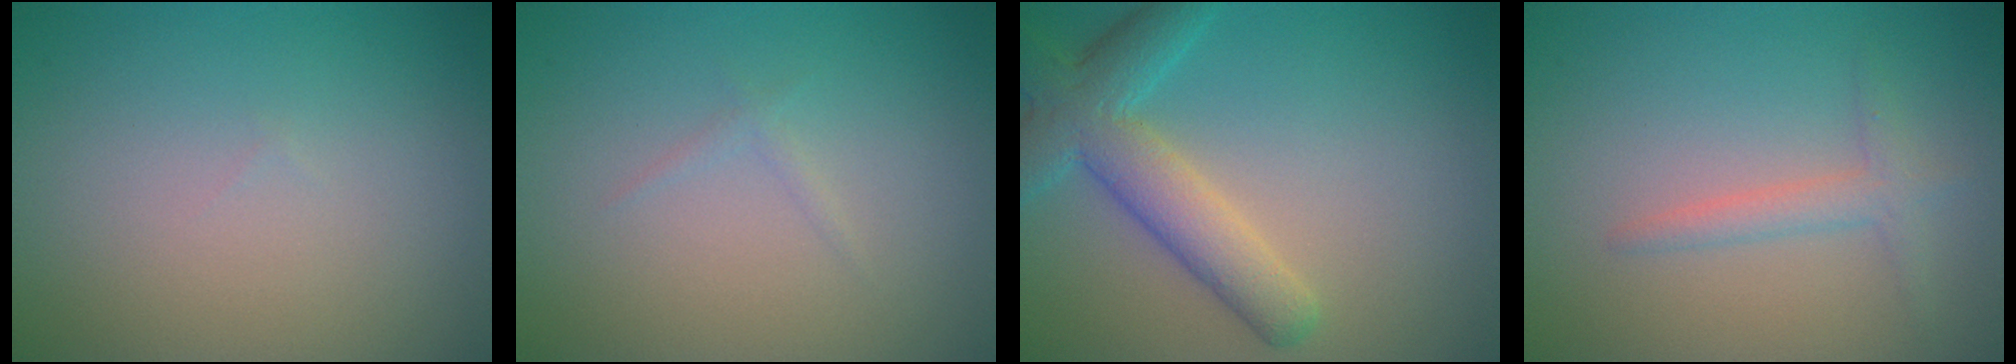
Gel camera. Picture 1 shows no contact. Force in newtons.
{"total": 0.6, "press": 0.6, "slide": 0.0}
{"total": 5.6, "press": 5.6, "slide": 0.2}
{"total": 1.8, "press": 1.8, "slide": 0.1}